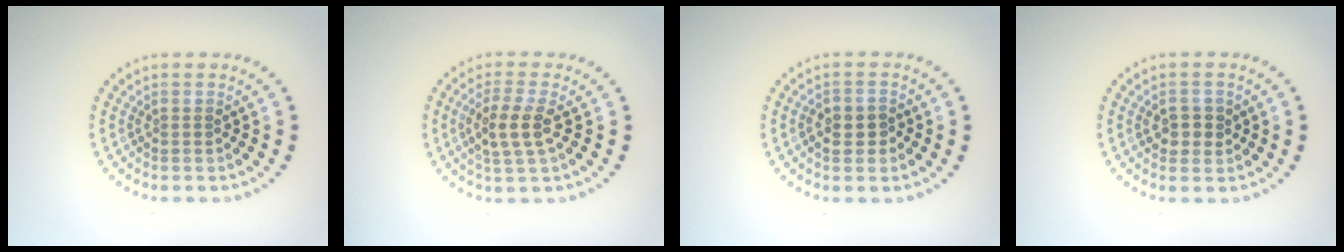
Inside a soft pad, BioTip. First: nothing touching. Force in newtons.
{"total": 3.0, "press": 2.8, "slide": 1.2}
{"total": 2.4, "press": 2.3, "slide": 0.6}
{"total": 2.1, "press": 2.0, "slide": 0.4}